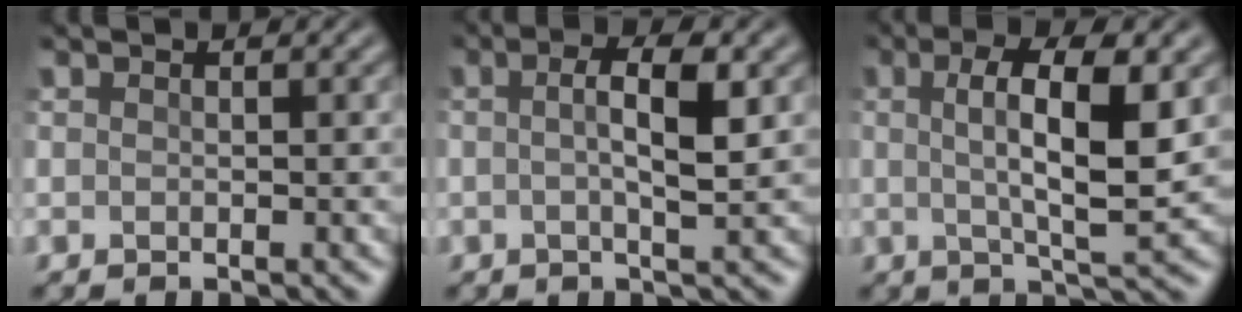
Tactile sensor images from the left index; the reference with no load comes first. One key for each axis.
{"total": 3.9, "fx": 0.3, "fy": 0.8, "fz": 3.8, "tx": -0.067, "ty": 0.004, "tz": 0.000}
{"total": 7.2, "fx": 0.9, "fy": 1.8, "fz": 6.9, "tx": -0.108, "ty": 0.000, "tz": 0.012}